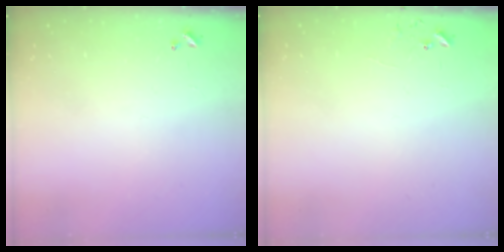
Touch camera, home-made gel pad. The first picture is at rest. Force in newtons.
{"total": 5.8, "press": 5.8, "slide": 0.5}